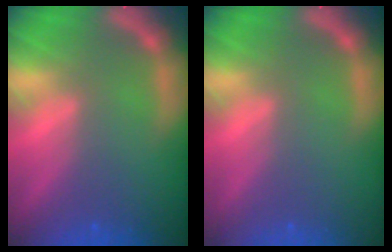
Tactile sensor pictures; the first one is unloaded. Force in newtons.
{"total": 0.0}